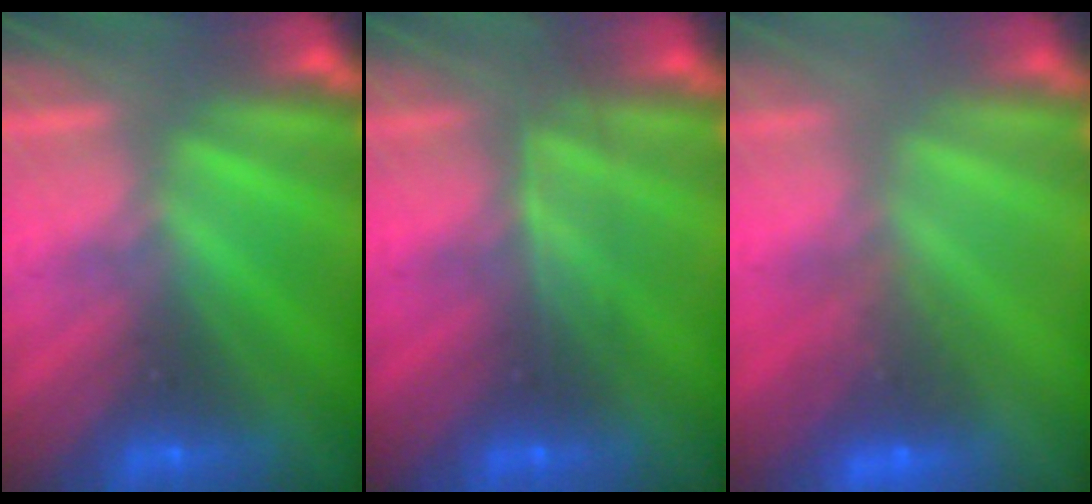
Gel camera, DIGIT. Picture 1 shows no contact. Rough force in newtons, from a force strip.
{"total": 2.5}
{"total": 7.6}